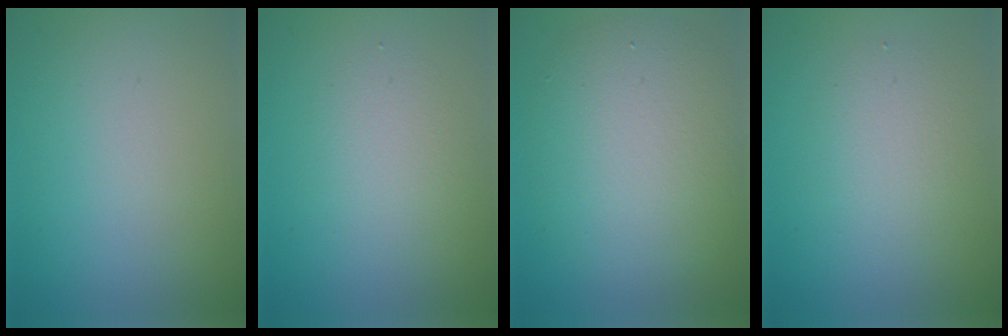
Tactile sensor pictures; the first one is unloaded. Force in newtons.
{"total": 2.2, "press": 2.2, "slide": 0.2}
{"total": 6.8, "press": 6.8, "slide": 0.5}
{"total": 2.6, "press": 2.6, "slide": 0.1}